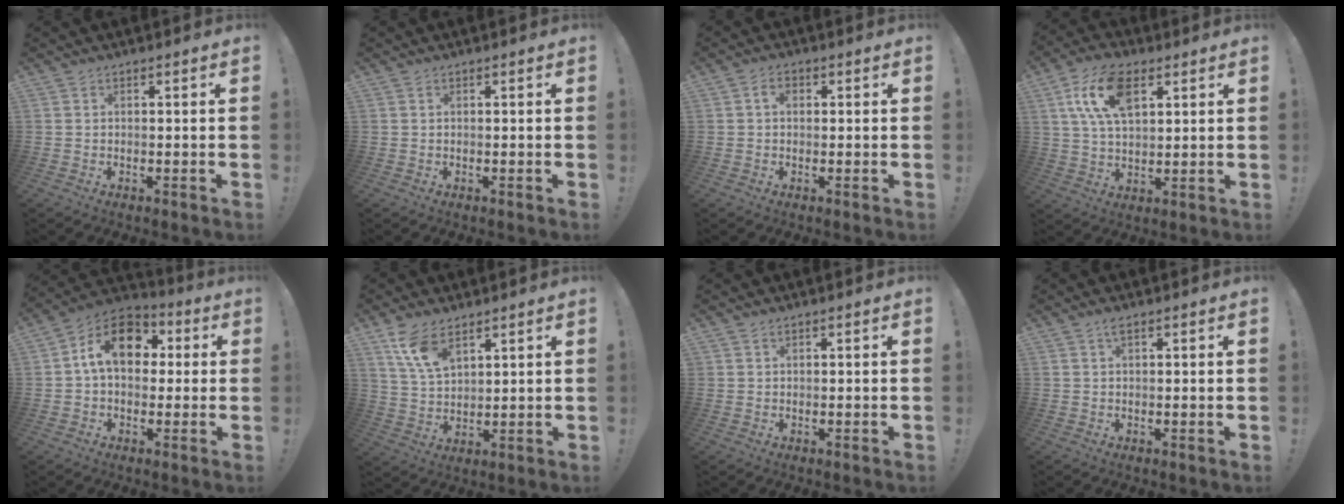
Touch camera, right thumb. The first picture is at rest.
{"total": 0.0}
{"total": 2.7, "force": [0.5, 1.9, 1.8], "torque": [-0.019, 0.002, 0.006]}
{"total": 14.1, "force": [6.0, 7.7, 10.1], "torque": [-0.187, -0.005, 0.108]}
{"total": 14.6, "force": [3.5, 10.1, 10.0], "torque": [-0.150, 0.006, 0.066]}
{"total": 10.0, "force": [6.6, 4.7, 5.9], "torque": [-0.104, -0.029, 0.125]}
{"total": 0.8, "force": [0.6, 0.5, 0.2], "torque": [0.004, -0.003, 0.011]}
{"total": 1.8, "force": [1.0, 0.4, 1.5], "torque": [-0.024, -0.001, 0.016]}